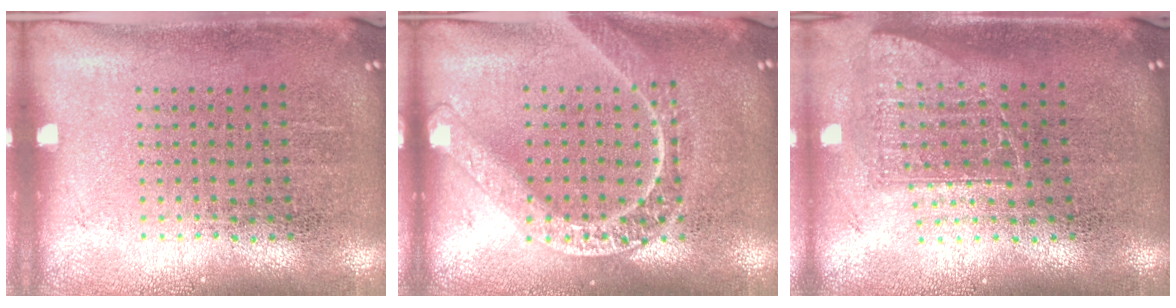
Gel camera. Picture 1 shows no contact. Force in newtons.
{"total": 3.0, "press": 2.9, "slide": 0.4}
{"total": 1.5, "press": 1.2, "slide": 0.9}